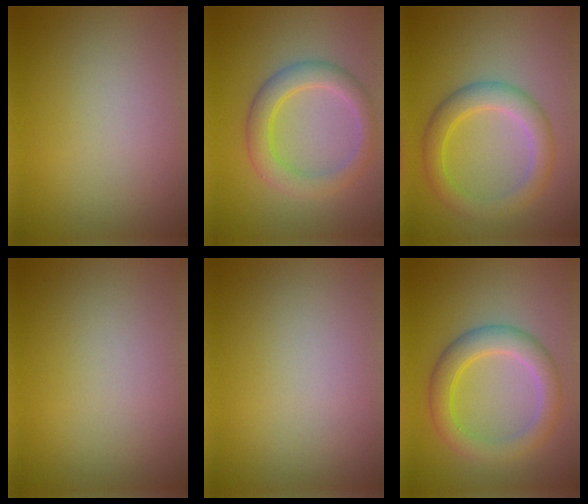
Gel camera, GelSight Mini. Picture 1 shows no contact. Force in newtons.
{"total": 3.7, "press": 3.7, "slide": 0.0}
{"total": 3.9, "press": 3.9, "slide": 0.1}
{"total": 0.0}
{"total": 0.0}
{"total": 4.4, "press": 4.3, "slide": 0.2}